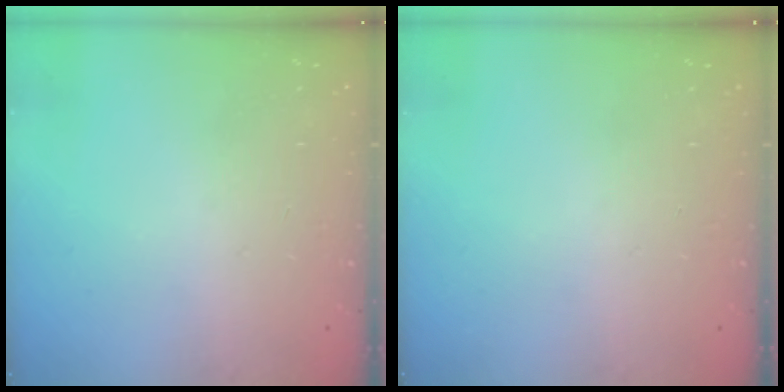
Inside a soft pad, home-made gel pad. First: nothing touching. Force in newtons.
{"total": 0.0}